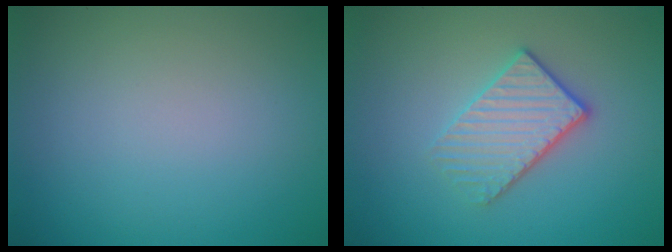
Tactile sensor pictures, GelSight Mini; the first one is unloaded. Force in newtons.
{"total": 3.6, "press": 3.1, "slide": 1.7}